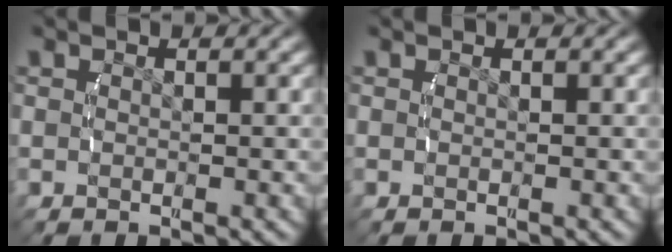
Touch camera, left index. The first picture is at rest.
{"total": 0.0}